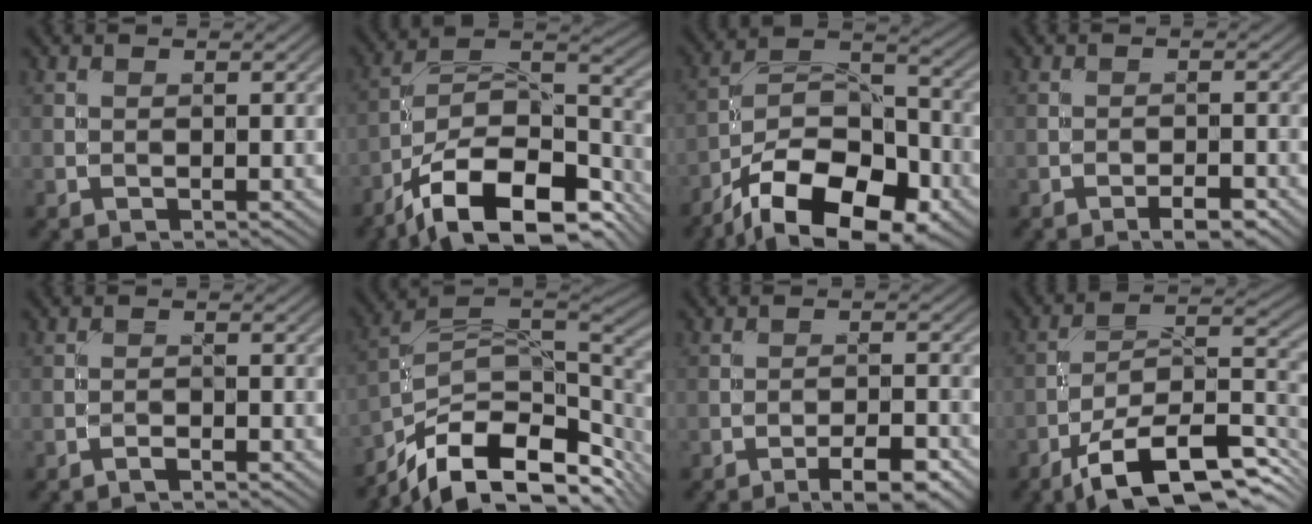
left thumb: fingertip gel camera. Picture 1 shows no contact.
{"total": 16.1, "force": [-11.0, 6.4, 9.8], "torque": [-0.191, -0.020, -0.180]}
{"total": 16.3, "force": [-10.4, 7.7, 9.9], "torque": [-0.181, -0.025, -0.174]}
{"total": 2.6, "force": [-1.8, 0.6, 1.8], "torque": [-0.030, 0.004, -0.030]}
{"total": 0.8, "force": [-0.8, 0.0, 0.2], "torque": [-0.004, 0.001, -0.017]}
{"total": 14.3, "force": [-7.7, 7.6, 9.4], "torque": [-0.186, -0.020, -0.135]}
{"total": 5.1, "force": [-3.4, 1.1, 3.6], "torque": [-0.058, 0.008, -0.050]}
{"total": 14.7, "force": [-9.1, 5.3, 10.3], "torque": [-0.178, -0.011, -0.159]}